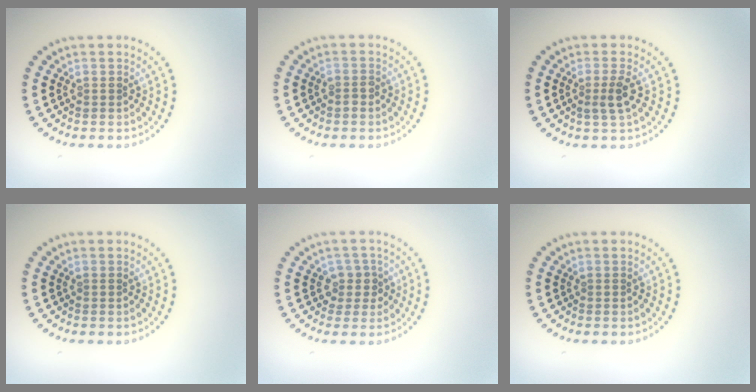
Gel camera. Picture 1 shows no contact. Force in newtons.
{"total": 0.8, "press": 0.7, "slide": 0.4}
{"total": 1.8, "press": 1.5, "slide": 1.1}
{"total": 0.0}
{"total": 2.0, "press": 1.6, "slide": 1.2}
{"total": 0.0}